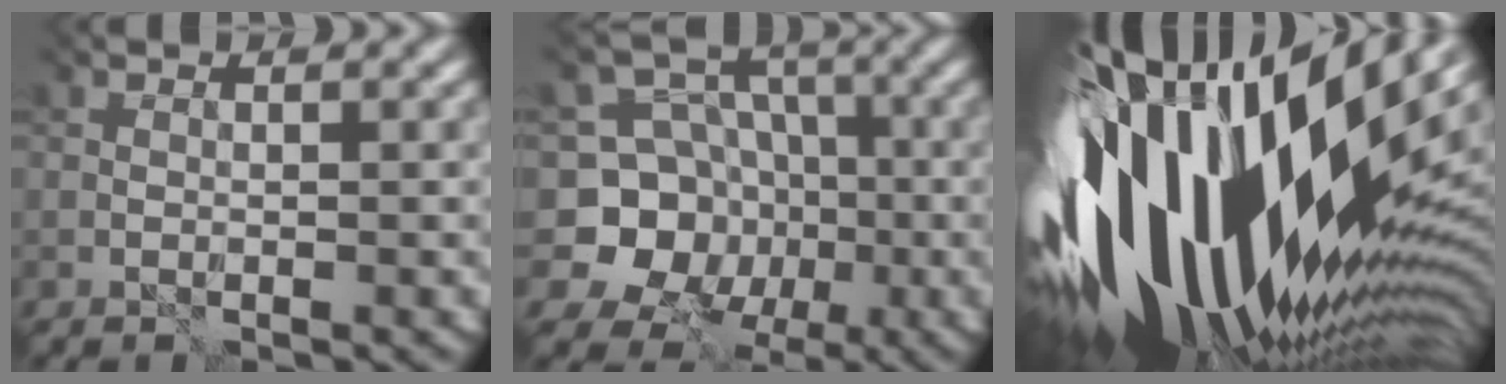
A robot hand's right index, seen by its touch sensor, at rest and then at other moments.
{"total": 9.8, "force": [-1.1, 9.4, 2.5], "torque": [-0.066, 0.025, -0.052]}
{"total": 19.0, "force": [0.9, 9.3, 16.6], "torque": [-0.311, -0.040, 0.014]}